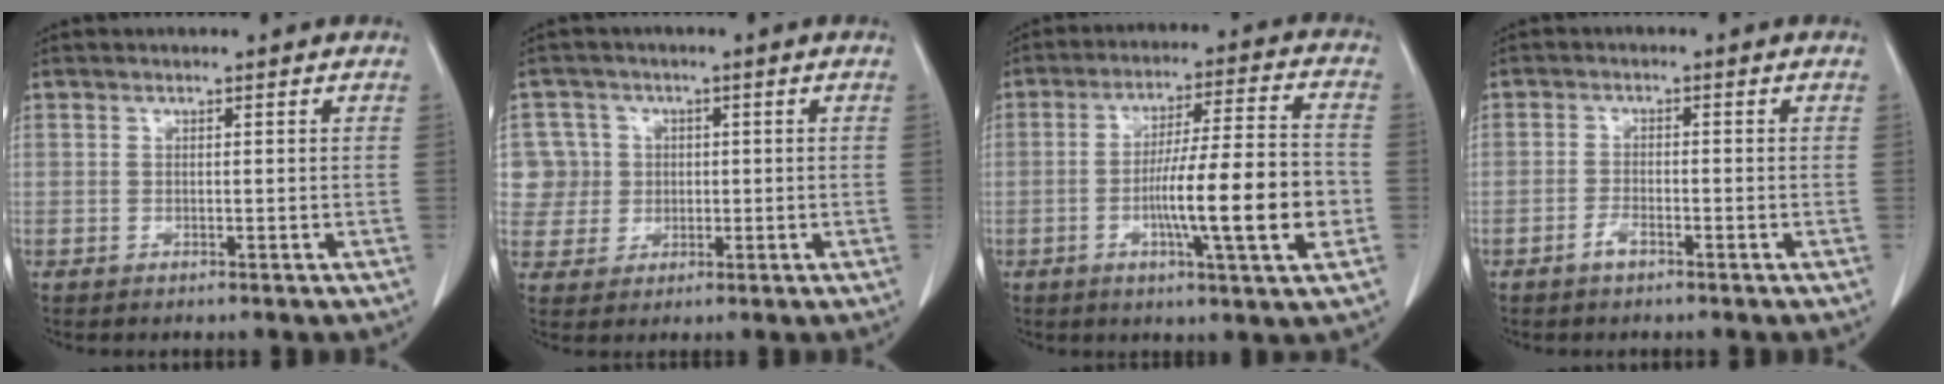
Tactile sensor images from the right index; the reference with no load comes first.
{"total": 7.2, "force": [1.2, 7.1, 0.1], "torque": [0.000, 0.027, 0.031]}
{"total": 14.5, "force": [-3.4, 0.6, 14.1], "torque": [-0.230, 0.002, -0.057]}
{"total": 2.0, "force": [-1.4, 0.6, 1.3], "torque": [-0.027, 0.001, -0.026]}